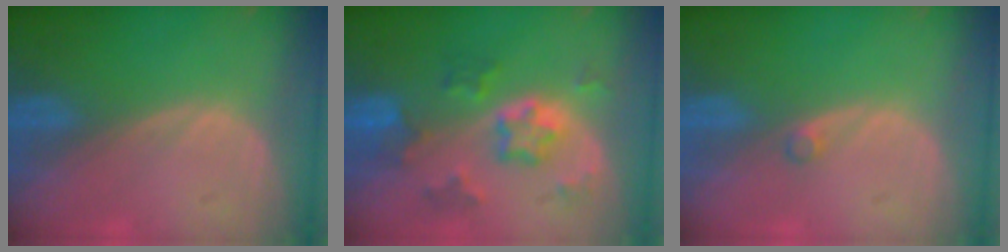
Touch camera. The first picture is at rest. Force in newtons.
{"total": 7.5, "press": 6.6, "slide": 3.6}
{"total": 0.9, "press": 0.9, "slide": 0.2}